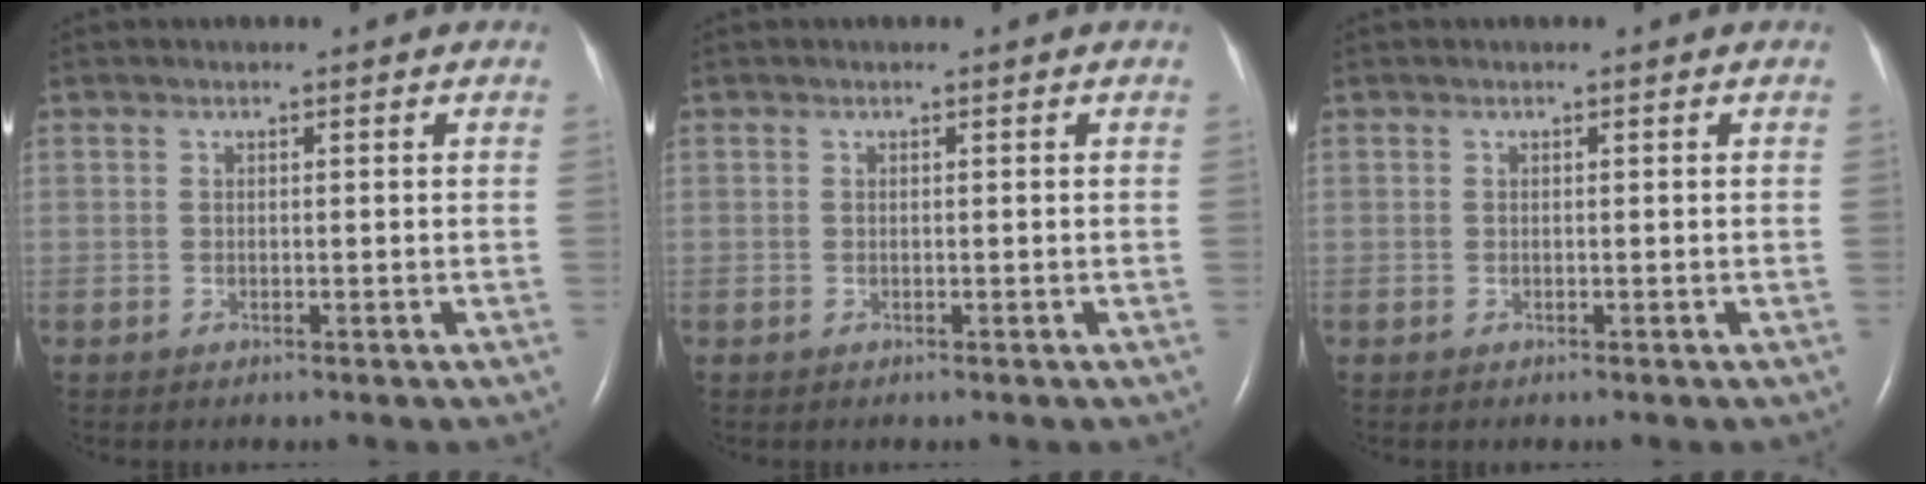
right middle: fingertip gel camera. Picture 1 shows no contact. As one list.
[{"total": 0.0}, {"total": 0.0}]